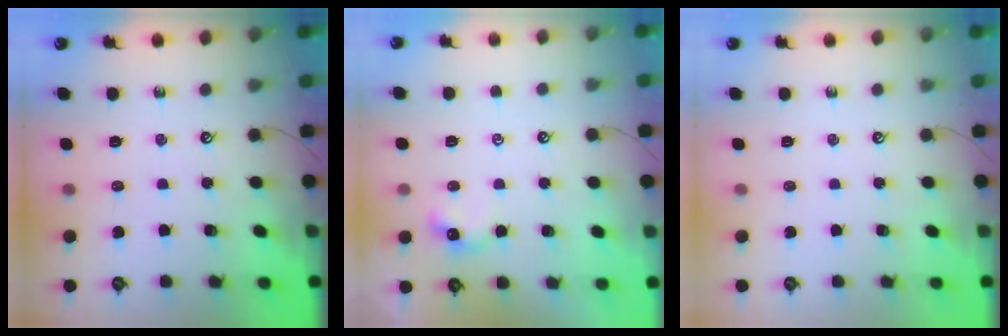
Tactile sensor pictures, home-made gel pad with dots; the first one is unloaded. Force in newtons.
{"total": 2.6, "press": 2.5, "slide": 0.5}
{"total": 0.0}